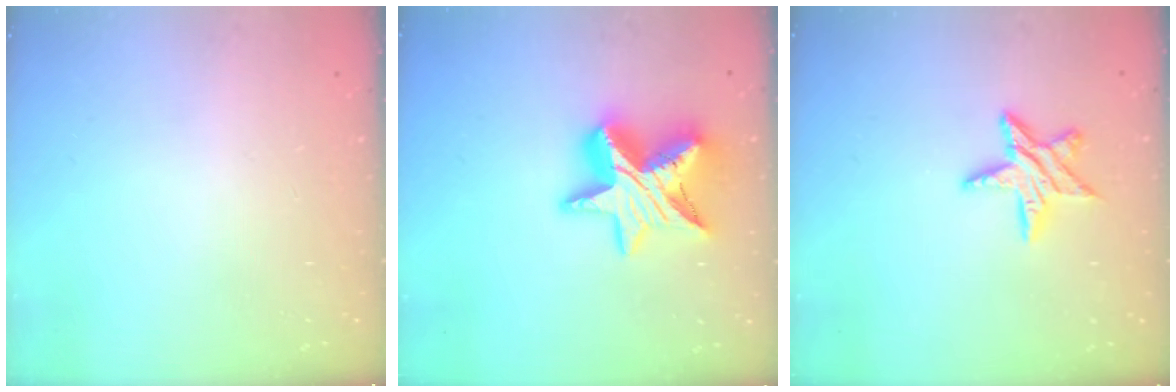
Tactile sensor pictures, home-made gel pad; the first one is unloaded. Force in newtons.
{"total": 16.5, "press": 16.4, "slide": 1.2}
{"total": 10.6, "press": 10.6, "slide": 0.7}